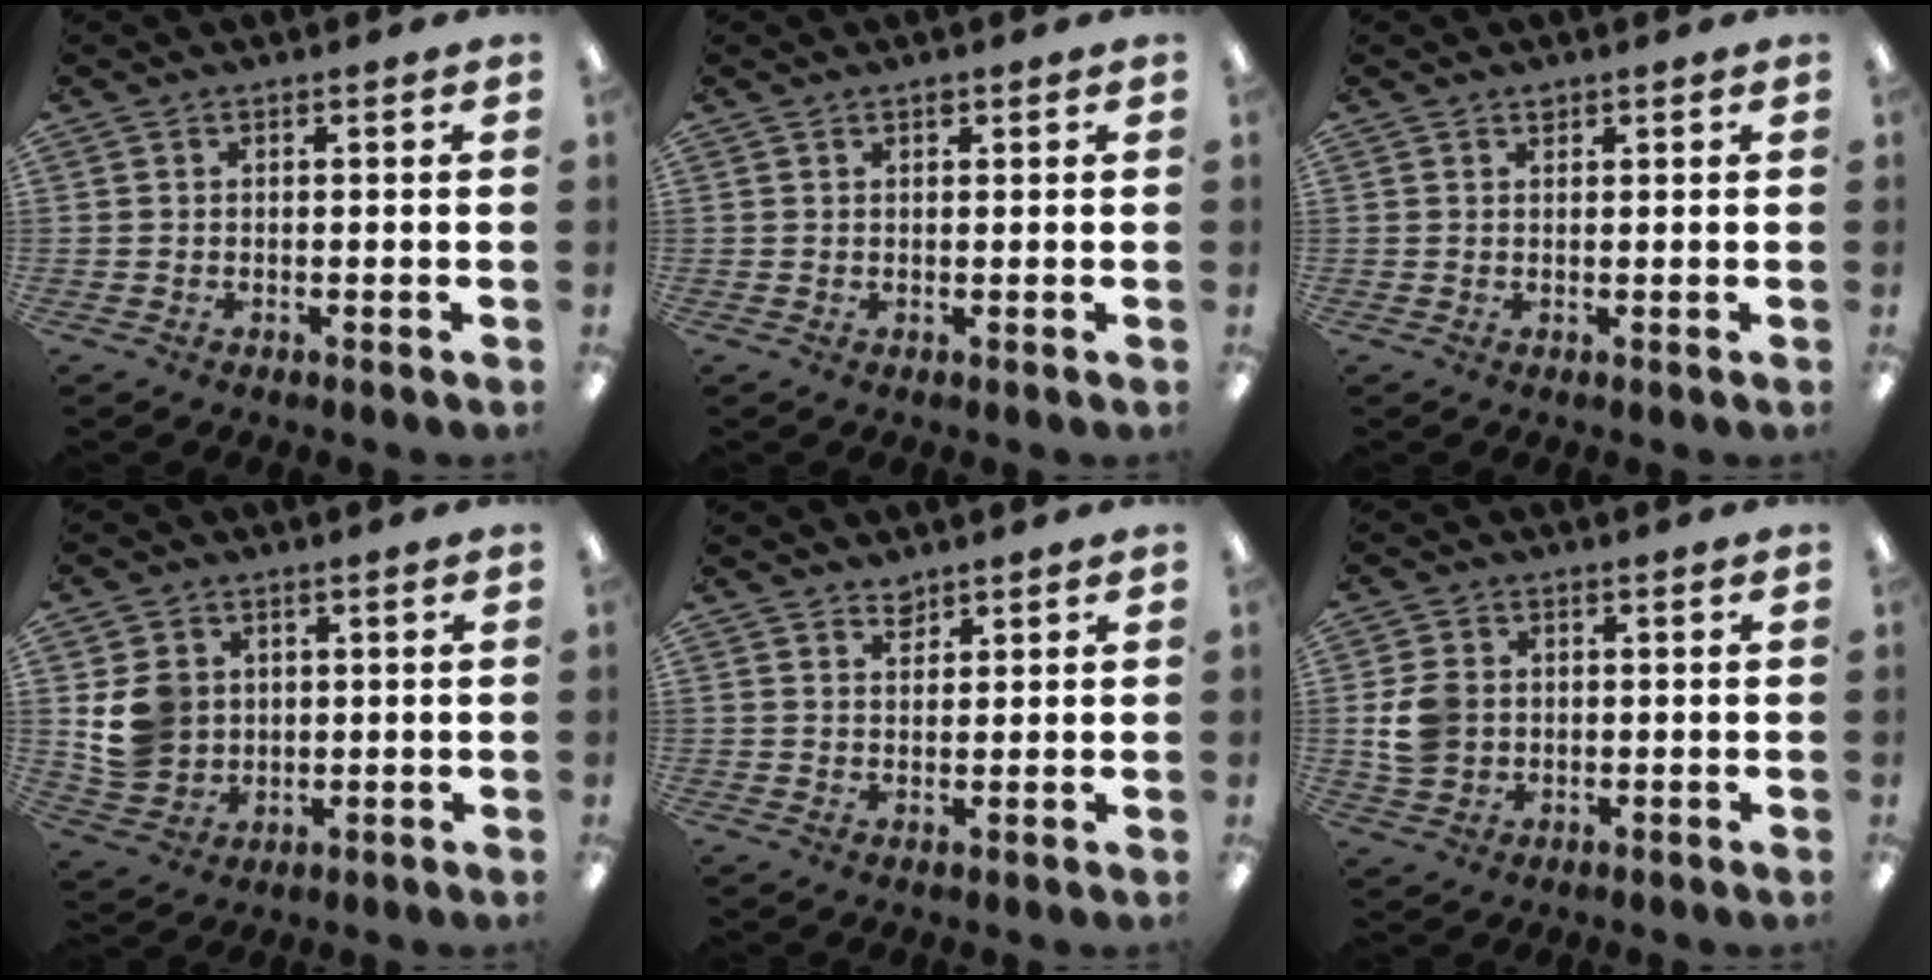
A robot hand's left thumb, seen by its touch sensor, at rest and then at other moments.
{"total": 0.9, "force": [0.7, 0.5, 0.3], "torque": [0.002, -0.002, 0.012]}
{"total": 1.0, "force": [0.8, 0.5, 0.3], "torque": [0.002, -0.005, 0.014]}
{"total": 8.4, "force": [1.7, 7.6, 3.0], "torque": [-0.064, 0.006, 0.038]}
{"total": 2.6, "force": [2.3, 1.1, 0.3], "torque": [0.009, -0.016, 0.042]}
{"total": 6.7, "force": [0.4, 5.8, 3.4], "torque": [-0.065, 0.005, 0.009]}